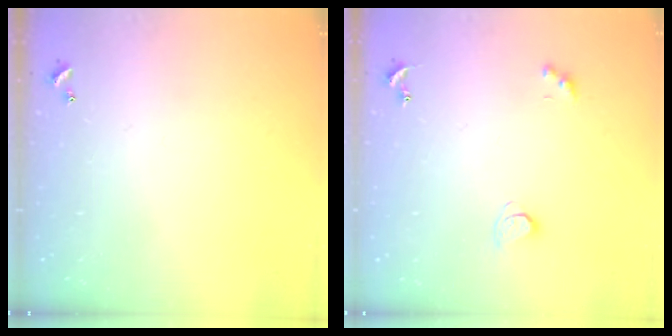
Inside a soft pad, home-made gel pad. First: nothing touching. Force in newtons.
{"total": 1.7, "press": 1.6, "slide": 0.4}